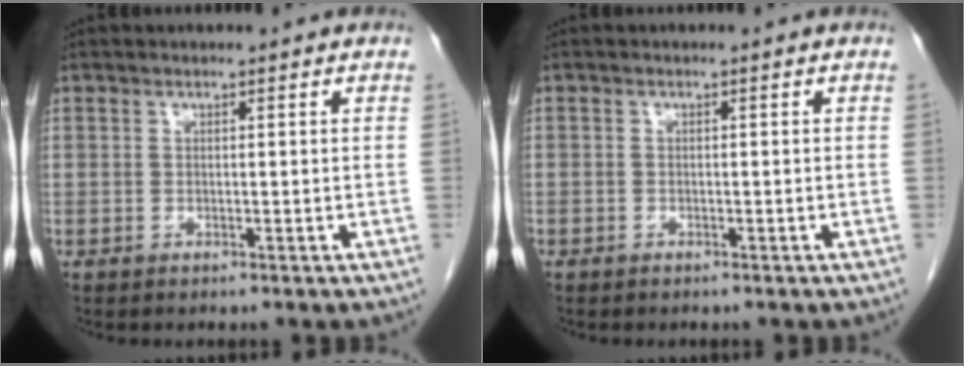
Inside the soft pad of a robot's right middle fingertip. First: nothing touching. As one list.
[{"total": 0.6, "force": [-0.4, 0.4, 0.0], "torque": [-0.008, 0.003, -0.009]}]